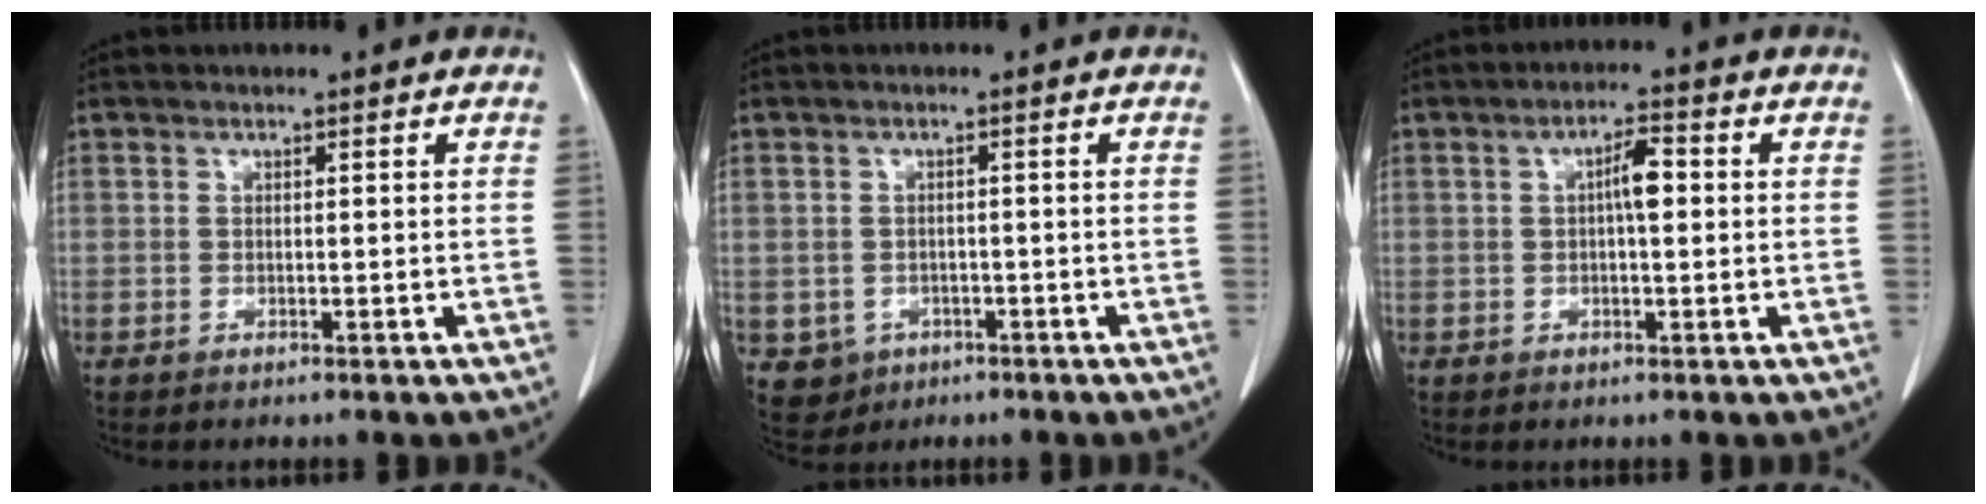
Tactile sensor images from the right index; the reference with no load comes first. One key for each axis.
{"total": 3.9, "fx": -1.3, "fy": 3.7, "fz": 0.5, "tx": -0.006, "ty": 0.007, "tz": -0.010}
{"total": 3.9, "fx": 0.4, "fy": 0.9, "fz": 3.8, "tx": -0.064, "ty": 0.010, "tz": 0.003}